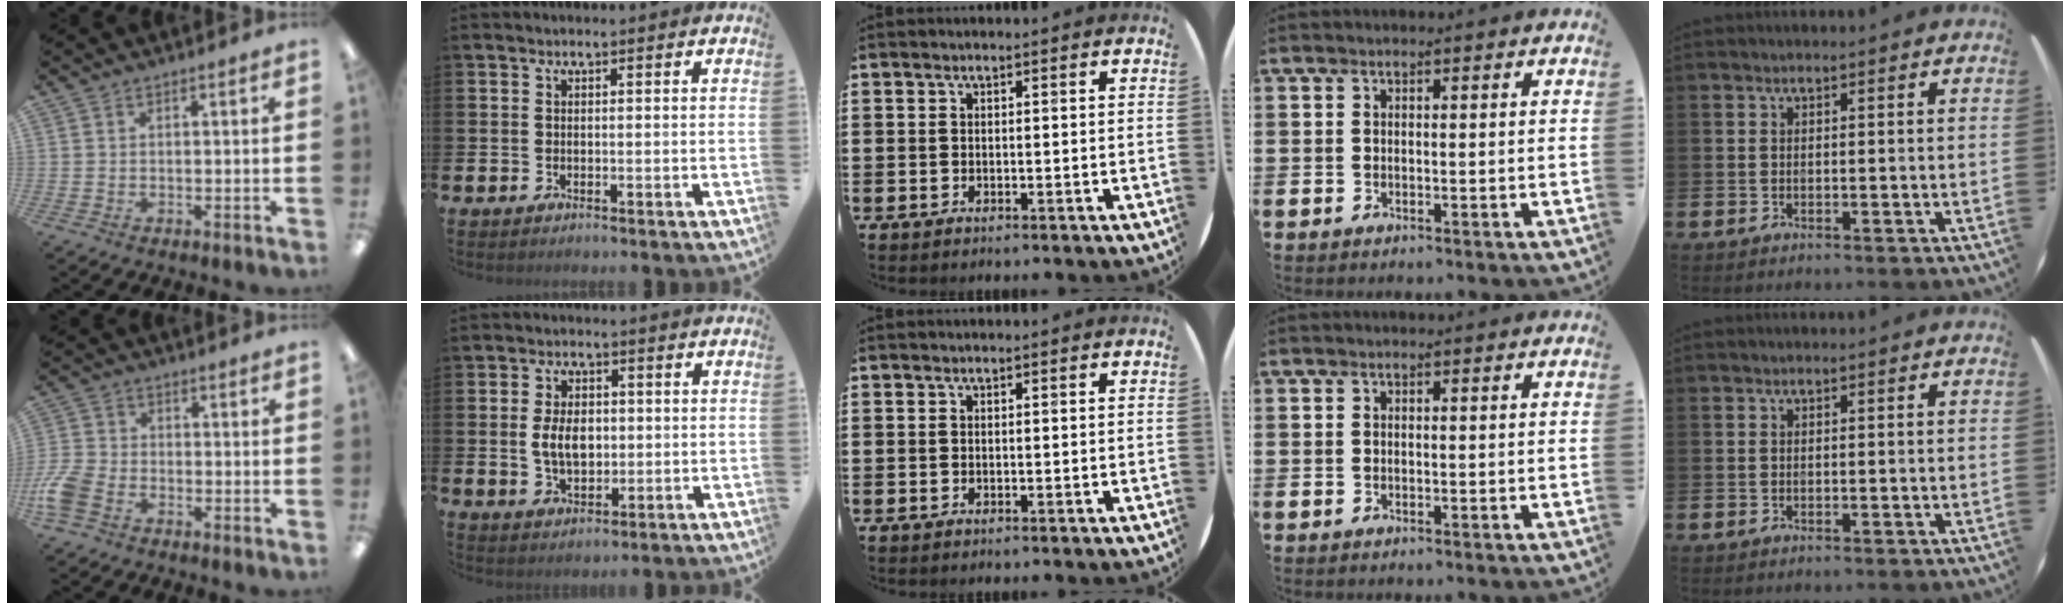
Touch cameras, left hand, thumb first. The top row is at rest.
{"thumb": {"total": 7.5, "force": [-3.5, 4.9, 4.5], "torque": [-0.106, 0.012, -0.066]}, "index": {"total": 5.3, "force": [0.4, 3.3, 4.1], "torque": [-0.061, 0.004, 0.001]}}